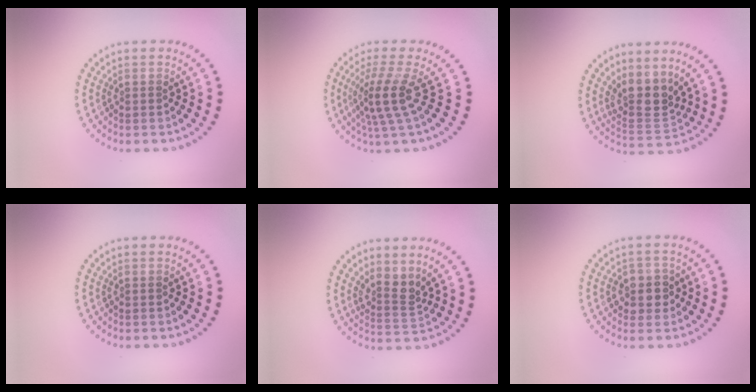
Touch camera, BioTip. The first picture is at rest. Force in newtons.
{"total": 3.8, "press": 2.7, "slide": 2.7}
{"total": 3.6, "press": 2.8, "slide": 2.2}
{"total": 0.0}
{"total": 2.6, "press": 1.8, "slide": 1.8}
{"total": 2.6, "press": 2.4, "slide": 1.0}